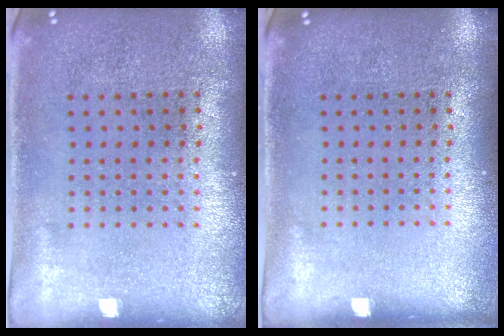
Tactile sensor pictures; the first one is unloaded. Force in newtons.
{"total": 0.0}